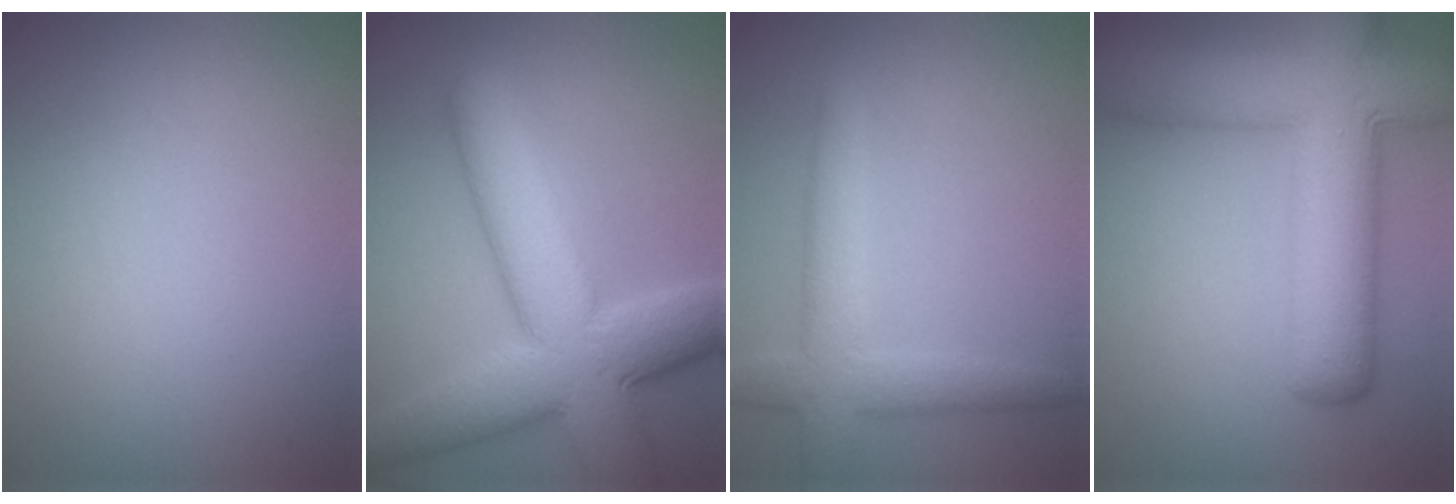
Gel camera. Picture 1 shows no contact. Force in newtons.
{"total": 10.8, "press": 10.8, "slide": 0.6}
{"total": 4.5, "press": 4.5, "slide": 0.2}
{"total": 11.0, "press": 11.0, "slide": 0.4}